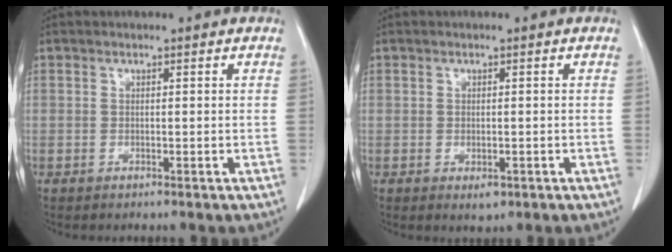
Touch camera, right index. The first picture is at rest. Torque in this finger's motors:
{"motor_torque": [0.06, 0.14, 0.05, 0.02]}